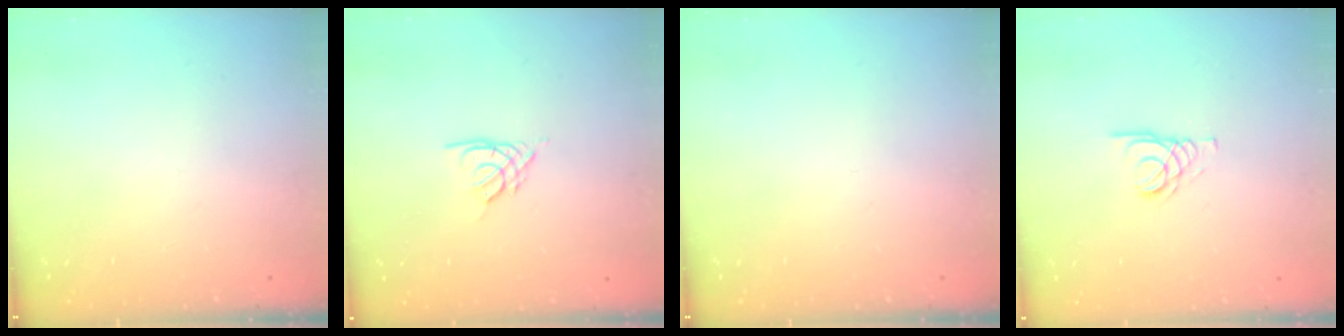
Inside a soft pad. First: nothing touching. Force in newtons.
{"total": 2.6, "press": 2.6, "slide": 0.6}
{"total": 0.0}
{"total": 2.1, "press": 2.1, "slide": 0.2}